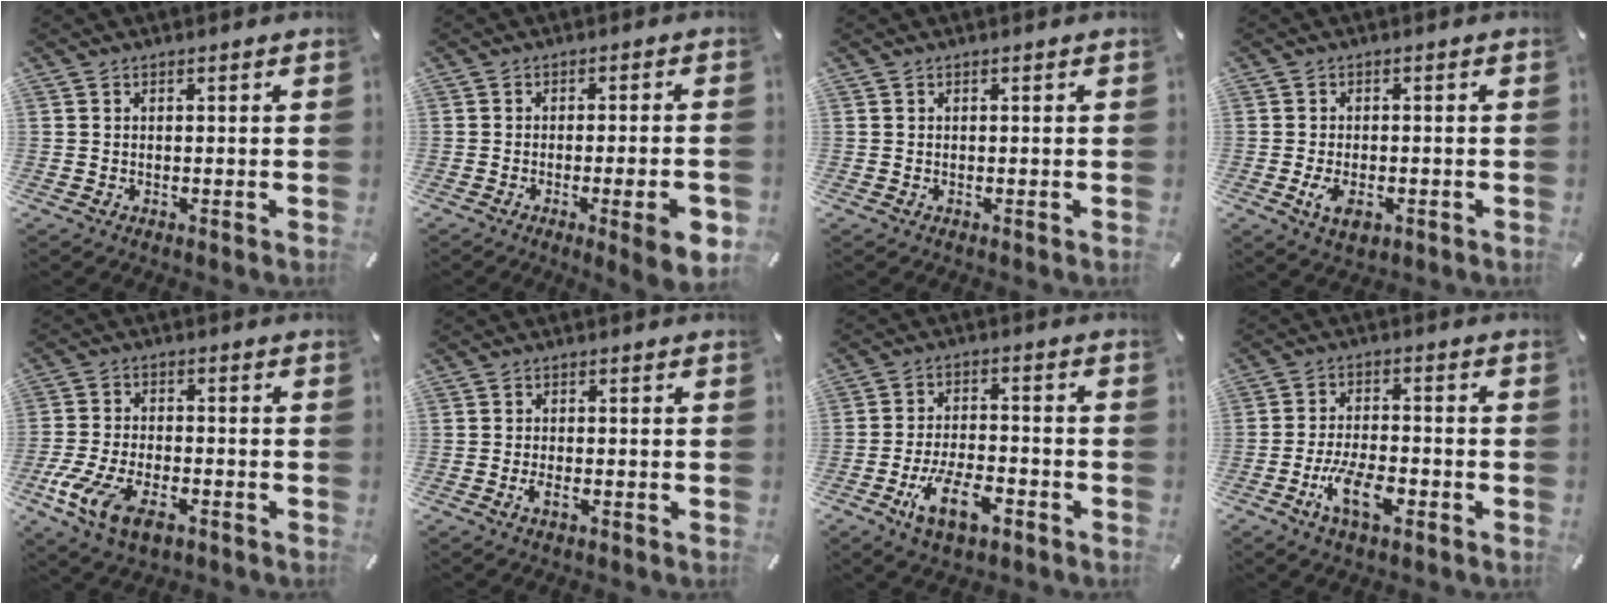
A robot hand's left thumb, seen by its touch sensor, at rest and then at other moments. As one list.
[{"total": 8.7, "force": [-2.8, 1.5, 8.0], "torque": [-0.121, 0.003, -0.039]}, {"total": 0.0}, {"total": 4.6, "force": [-1.7, 2.6, 3.4], "torque": [-0.082, -0.002, -0.034]}, {"total": 10.7, "force": [-5.3, 5.6, 7.5], "torque": [-0.170, 0.010, -0.100]}, {"total": 2.1, "force": [-0.9, 0.9, 1.6], "torque": [-0.027, 0.003, -0.016]}, {"total": 11.2, "force": [-5.4, 5.3, 8.2], "torque": [-0.158, 0.021, -0.096]}, {"total": 10.0, "force": [-4.7, 4.7, 7.5], "torque": [-0.150, 0.014, -0.083]}]